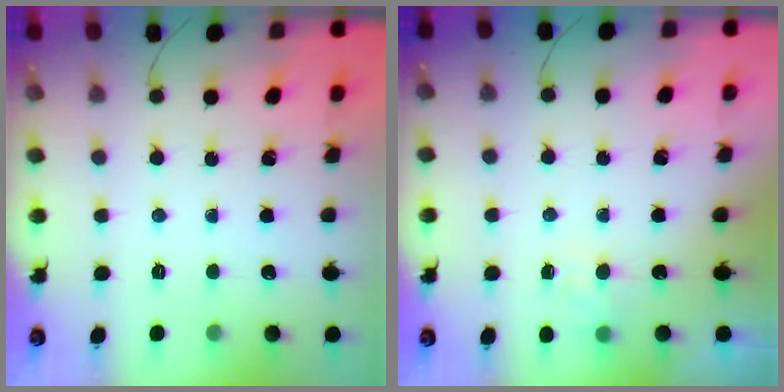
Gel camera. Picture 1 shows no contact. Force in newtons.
{"total": 3.2, "press": 3.0, "slide": 1.2}